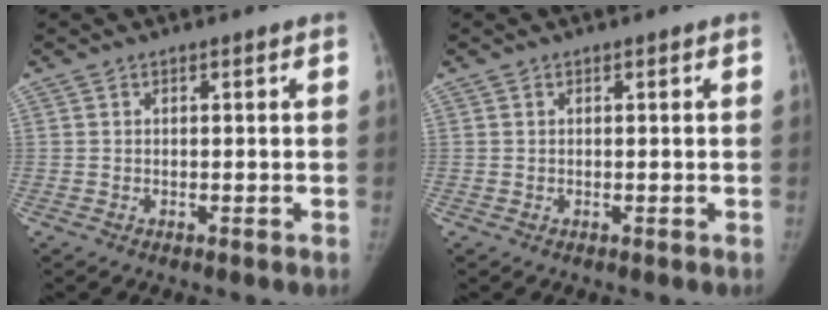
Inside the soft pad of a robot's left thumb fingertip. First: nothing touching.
{"total": 0.0}